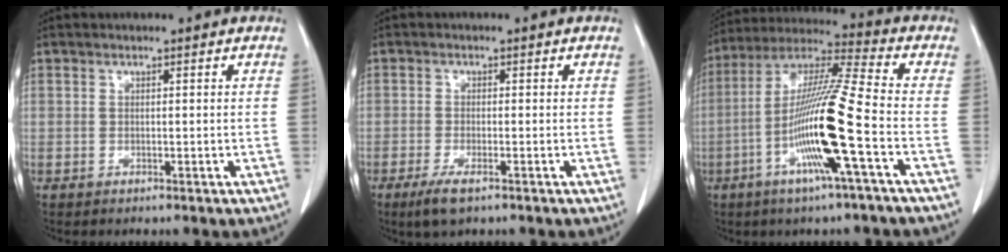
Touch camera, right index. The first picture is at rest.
{"total": 3.7, "force": [-2.3, 0.9, 2.8], "torque": [-0.061, -0.008, -0.040]}
{"total": 15.8, "force": [-4.9, -1.0, 15.0], "torque": [-0.295, -0.006, -0.098]}